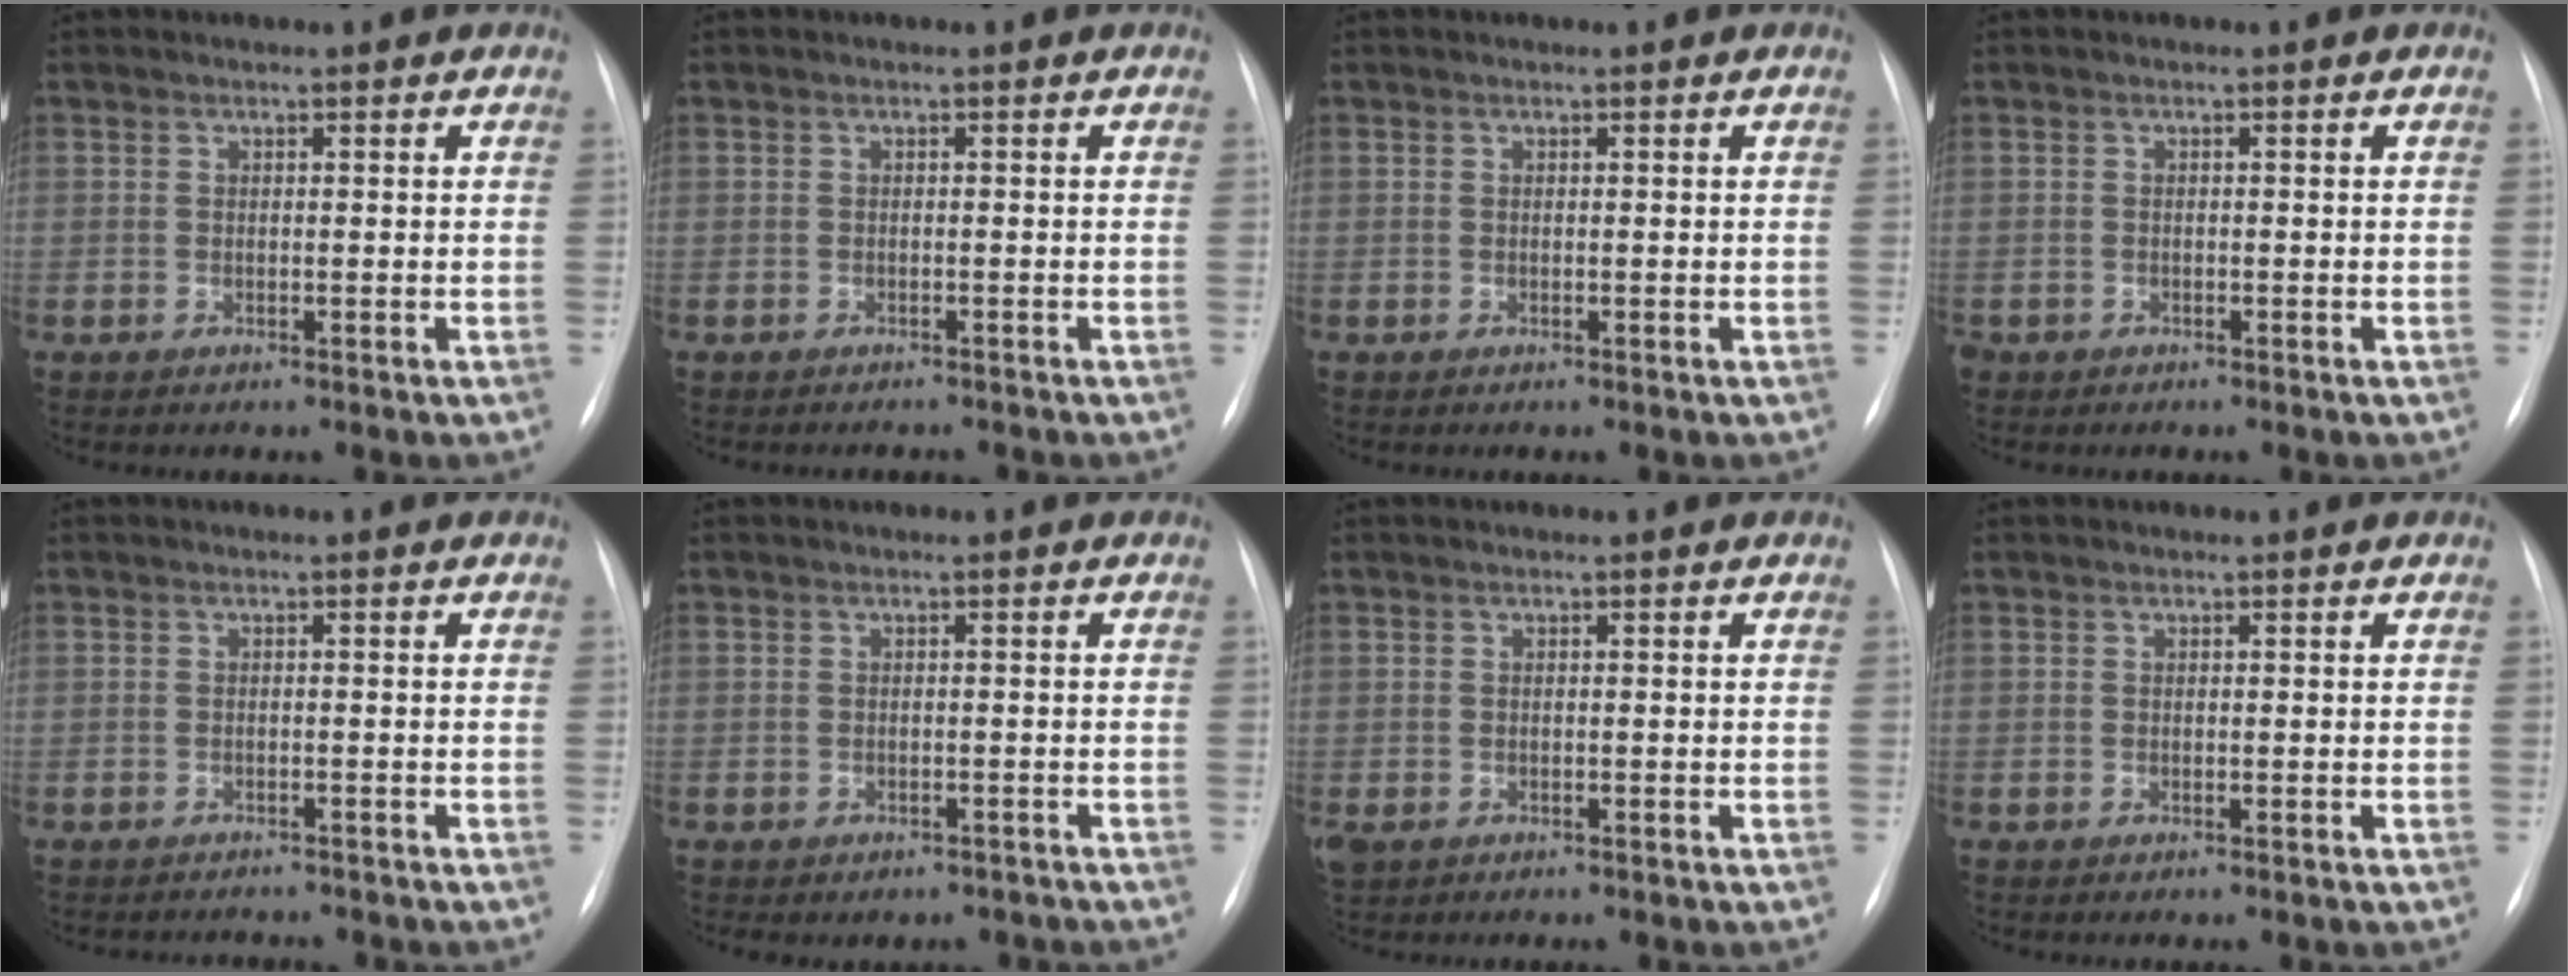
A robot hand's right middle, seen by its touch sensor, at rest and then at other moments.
{"total": 2.4, "force": [-2.4, 0.3, 0.4], "torque": [0.000, -0.005, -0.028]}
{"total": 0.0}
{"total": 1.2, "force": [-0.7, 0.9, 0.3], "torque": [-0.007, 0.003, -0.010]}
{"total": 3.3, "force": [-3.3, 0.6, 0.2], "torque": [0.005, -0.003, -0.041]}
{"total": 4.3, "force": [-3.6, 2.3, 0.8], "torque": [-0.004, 0.015, -0.038]}
{"total": 1.8, "force": [-0.8, 1.3, 0.9], "torque": [-0.022, -0.001, -0.005]}
{"total": 0.0}